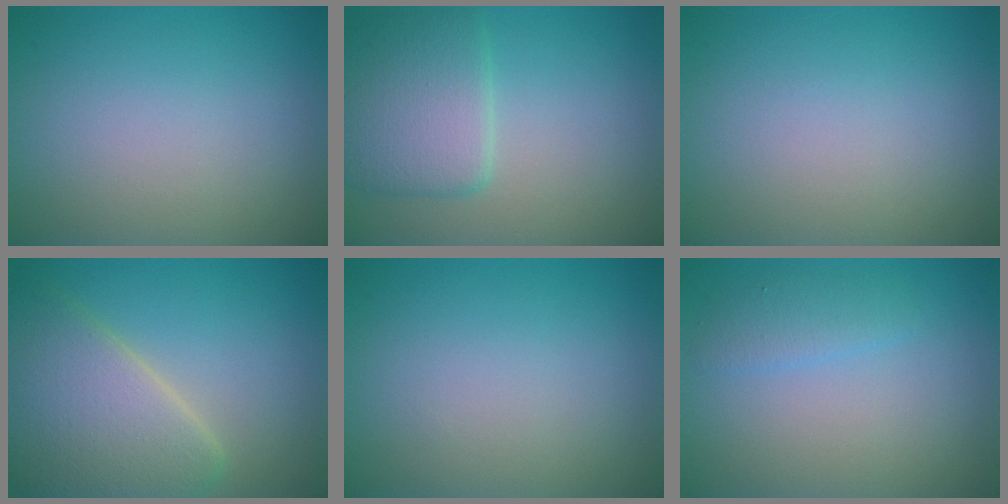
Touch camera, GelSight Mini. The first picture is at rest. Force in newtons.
{"total": 4.6, "press": 4.6, "slide": 0.4}
{"total": 0.0}
{"total": 7.4, "press": 7.4, "slide": 0.4}
{"total": 0.0}
{"total": 1.6, "press": 1.6, "slide": 0.1}